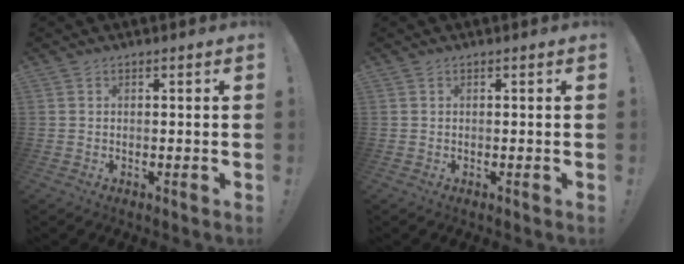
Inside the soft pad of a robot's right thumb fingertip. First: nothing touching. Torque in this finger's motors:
{"motor_torque": [0.00, 0.00, 0.00, 0.00, 0.00]}